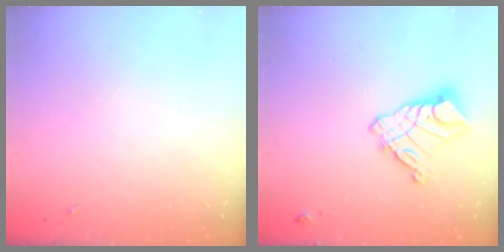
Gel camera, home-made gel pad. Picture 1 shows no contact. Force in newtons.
{"total": 12.6, "press": 12.5, "slide": 1.1}